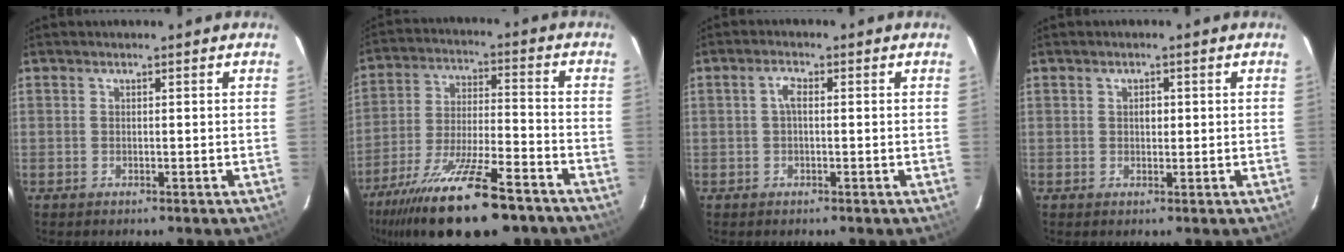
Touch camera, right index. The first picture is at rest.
{"total": 22.5, "force": [-16.7, 5.6, 14.0], "torque": [-0.274, -0.052, -0.271]}
{"total": 2.0, "force": [0.1, 0.8, 1.8], "torque": [-0.038, 0.008, 0.001]}
{"total": 1.4, "force": [0.2, 1.1, 0.8], "torque": [-0.012, 0.005, 0.003]}